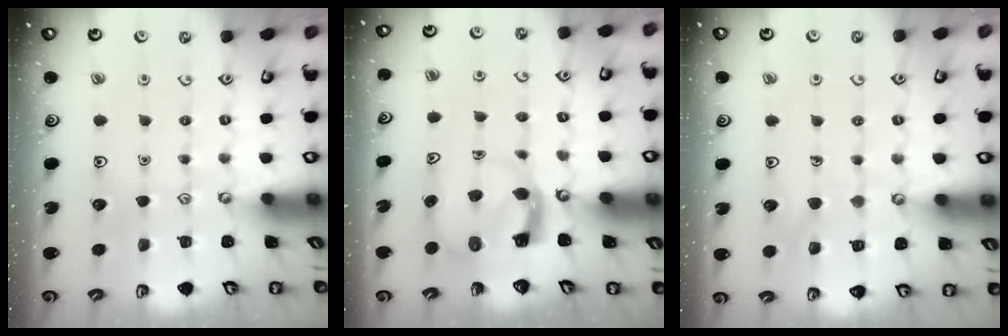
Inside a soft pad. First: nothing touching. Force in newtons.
{"total": 3.9, "press": 3.9, "slide": 0.3}
{"total": 5.1, "press": 5.0, "slide": 0.4}